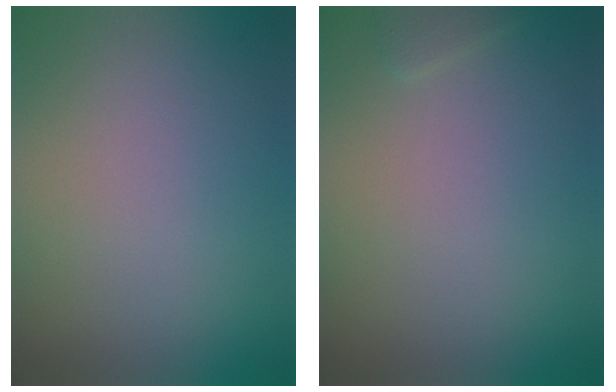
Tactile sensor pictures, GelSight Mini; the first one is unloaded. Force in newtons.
{"total": 0.6, "press": 0.6, "slide": 0.1}